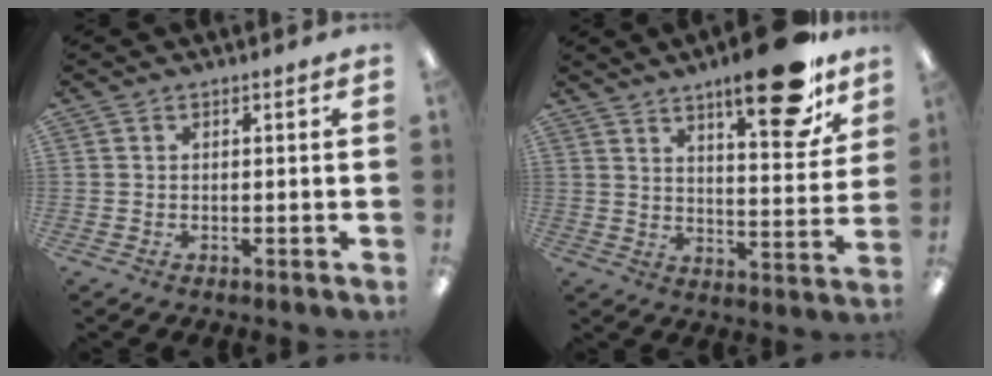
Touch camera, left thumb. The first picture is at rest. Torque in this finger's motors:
{"motor_torque": [2.21, 1.29, 1.70, -1.08, 0.30]}